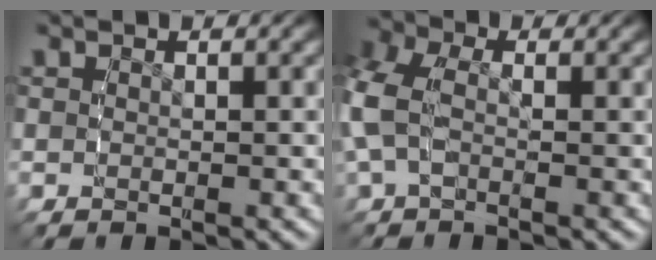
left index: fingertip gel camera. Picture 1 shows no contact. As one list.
[{"total": 4.4, "force": [0.1, 3.2, 3.1], "torque": [-0.088, -0.011, 0.004]}]